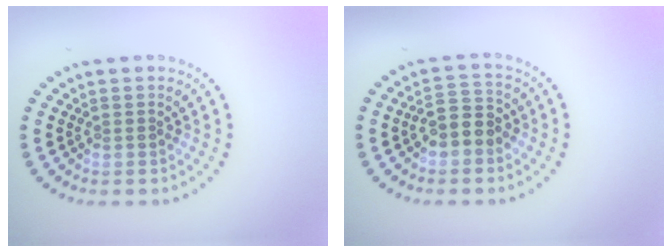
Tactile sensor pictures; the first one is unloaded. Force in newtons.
{"total": 3.1, "press": 3.0, "slide": 0.9}